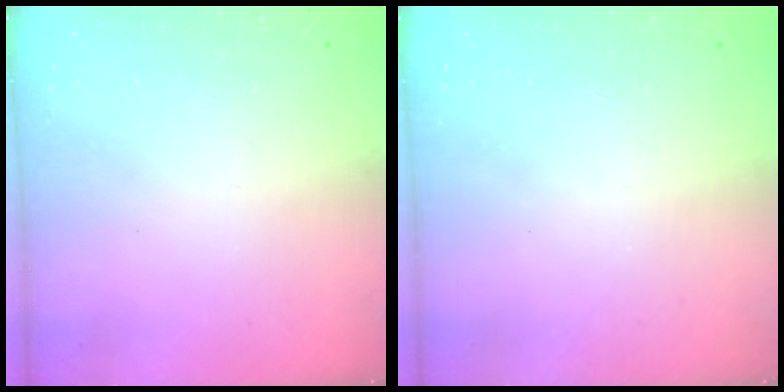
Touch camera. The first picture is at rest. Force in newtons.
{"total": 1.1, "press": 1.1, "slide": 0.1}